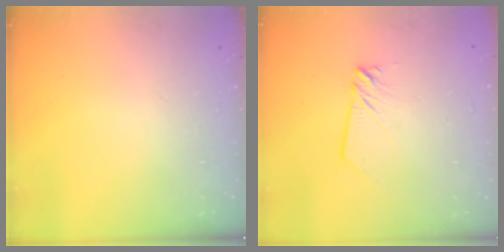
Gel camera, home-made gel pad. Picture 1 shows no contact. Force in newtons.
{"total": 2.0, "press": 2.0, "slide": 0.2}